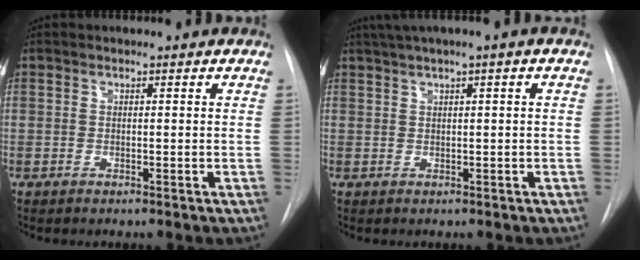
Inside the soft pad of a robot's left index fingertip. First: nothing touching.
{"total": 4.6, "force": [2.5, -0.3, 3.8], "torque": [-0.073, 0.021, 0.046]}